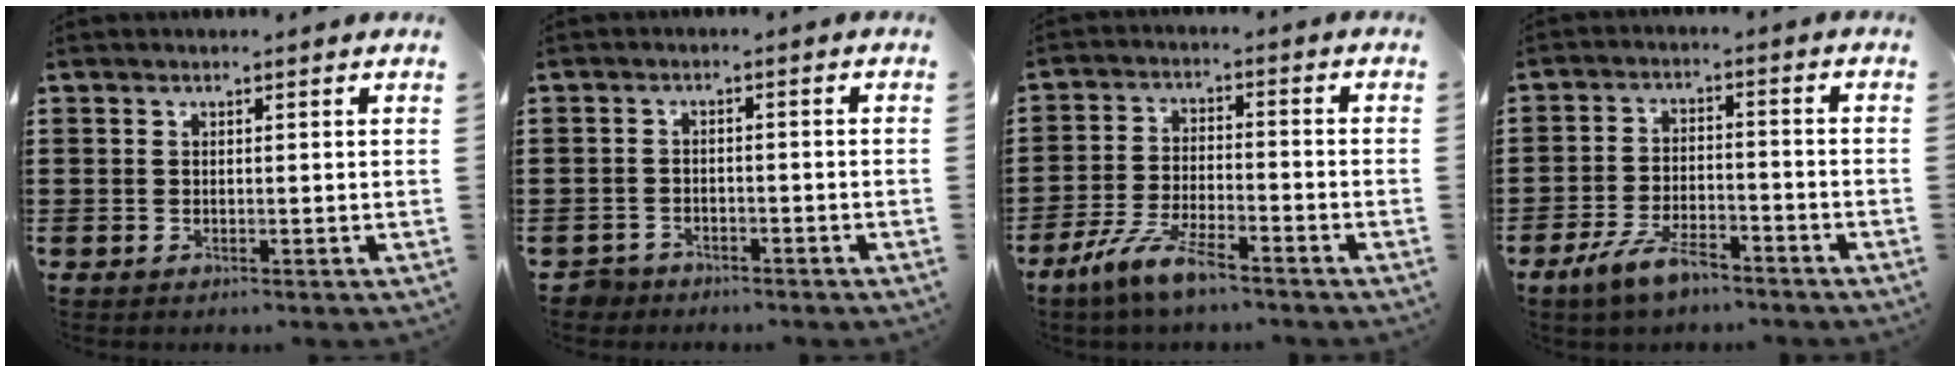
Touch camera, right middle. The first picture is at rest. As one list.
[{"total": 2.1, "force": [-2.0, 0.7, -0.1], "torque": [-0.005, 0.000, -0.045]}, {"total": 7.0, "force": [-5.5, 1.0, 4.2], "torque": [-0.101, -0.010, -0.107]}, {"total": 6.3, "force": [-4.9, 1.9, 3.5], "torque": [-0.075, 0.002, -0.094]}]